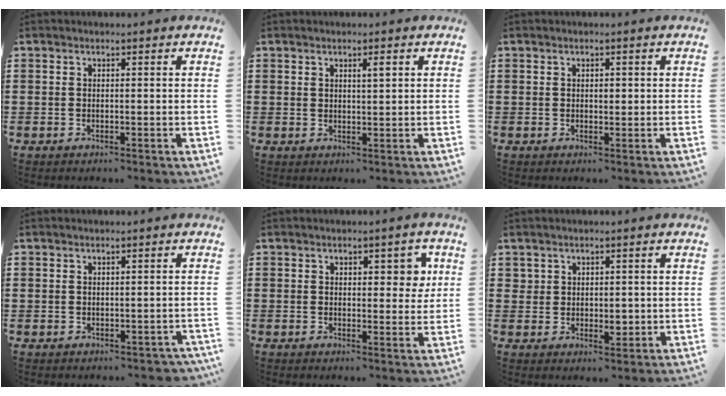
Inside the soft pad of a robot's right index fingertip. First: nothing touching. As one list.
[{"total": 1.5, "force": [0.7, 0.4, 1.3], "torque": [-0.016, 0.000, 0.009]}, {"total": 0.9, "force": [0.2, 0.5, 0.7], "torque": [-0.014, 0.004, 0.002]}, {"total": 1.0, "force": [-0.3, 0.9, 0.2], "torque": [-0.007, 0.002, -0.008]}, {"total": 4.1, "force": [1.6, 2.3, 3.0], "torque": [-0.033, 0.000, 0.018]}, {"total": 2.3, "force": [0.7, 1.8, 1.2], "torque": [-0.021, 0.004, 0.011]}]